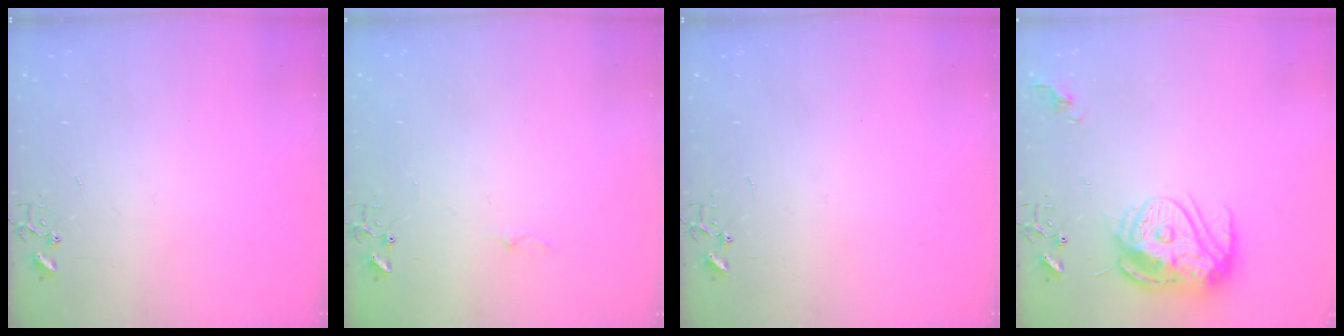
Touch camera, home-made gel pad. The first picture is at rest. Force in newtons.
{"total": 3.4, "press": 3.4, "slide": 0.4}
{"total": 0.0}
{"total": 15.9, "press": 15.8, "slide": 1.6}